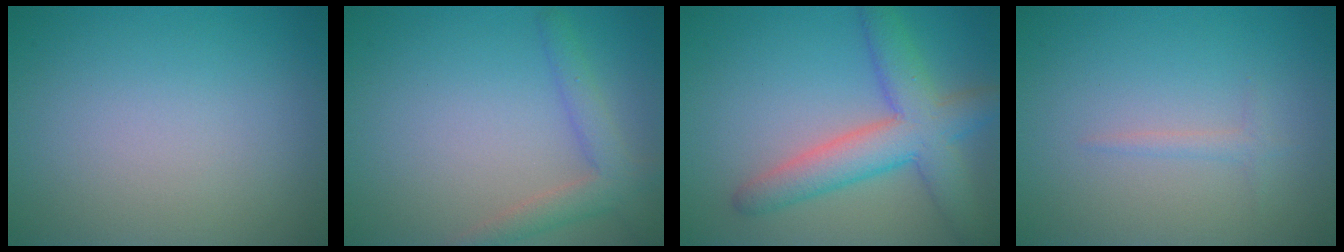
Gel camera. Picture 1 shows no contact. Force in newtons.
{"total": 2.9, "press": 2.9, "slide": 0.2}
{"total": 6.3, "press": 6.3, "slide": 0.2}
{"total": 0.8, "press": 0.8, "slide": 0.1}